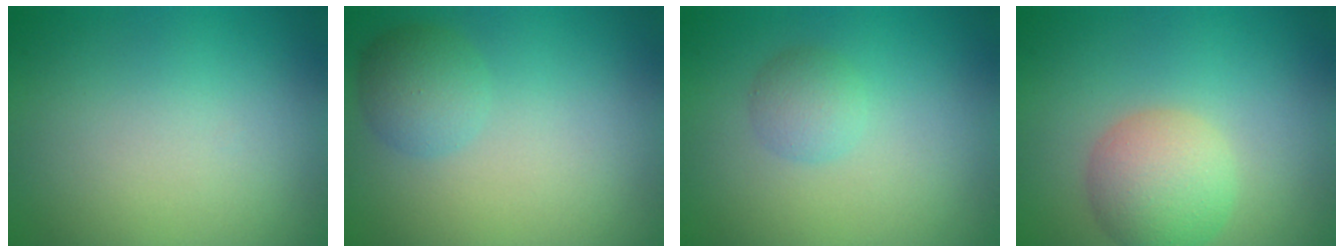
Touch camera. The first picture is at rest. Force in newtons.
{"total": 2.5, "press": 2.5, "slide": 0.1}
{"total": 1.7, "press": 1.7, "slide": 0.0}
{"total": 4.4, "press": 4.3, "slide": 0.5}